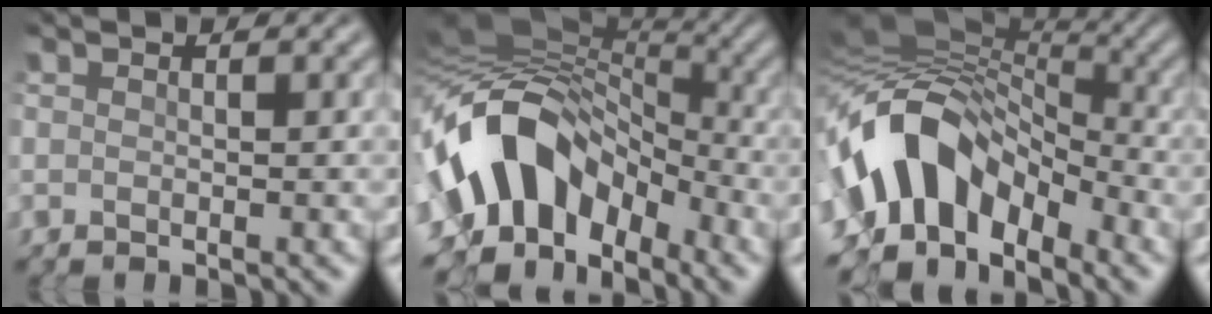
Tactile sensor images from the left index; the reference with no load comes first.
{"total": 11.3, "force": [-4.3, 7.9, 6.9], "torque": [-0.118, 0.015, -0.090]}
{"total": 10.2, "force": [-4.6, 6.7, 6.2], "torque": [-0.103, 0.018, -0.095]}